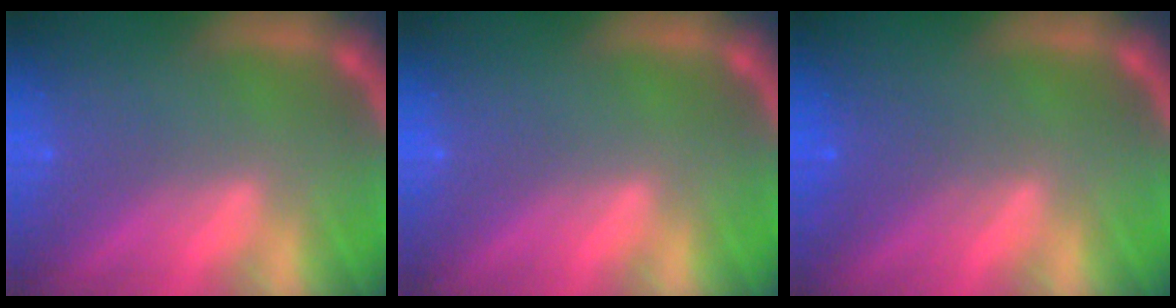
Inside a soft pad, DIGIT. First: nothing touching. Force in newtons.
{"total": 0.0}
{"total": 2.0}